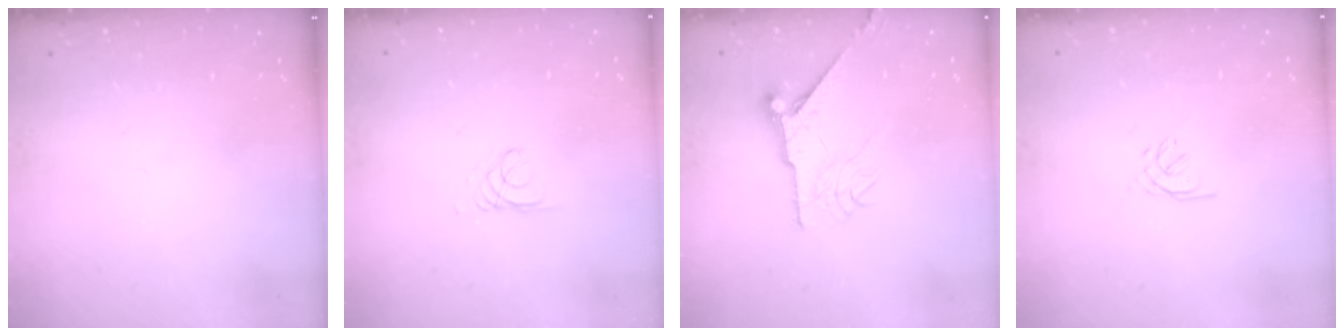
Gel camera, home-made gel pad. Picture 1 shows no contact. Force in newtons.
{"total": 1.3, "press": 1.3, "slide": 0.1}
{"total": 8.6, "press": 8.6, "slide": 0.5}
{"total": 1.2, "press": 1.1, "slide": 0.5}